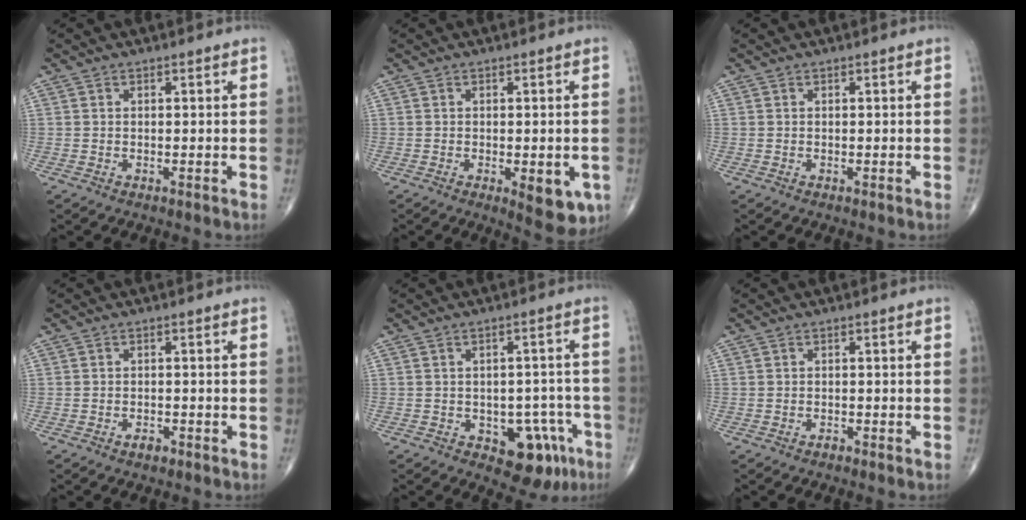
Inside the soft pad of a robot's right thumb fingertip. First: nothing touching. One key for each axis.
{"total": 7.4, "fx": -2.3, "fy": 2.9, "fz": 6.4, "tx": -0.061, "ty": -0.011, "tz": -0.022}
{"total": 0.0}
{"total": 1.6, "fx": -1.0, "fy": 0.8, "fz": 0.9, "tx": -0.015, "ty": 0.004, "tz": -0.017}
{"total": 9.8, "fx": -4.5, "fy": 5.8, "fz": 6.5, "tx": -0.039, "ty": 0.028, "tz": -0.048}
{"total": 0.6, "fx": -0.5, "fy": 0.3, "fz": 0.2, "tx": -0.002, "ty": 0.000, "tz": -0.012}